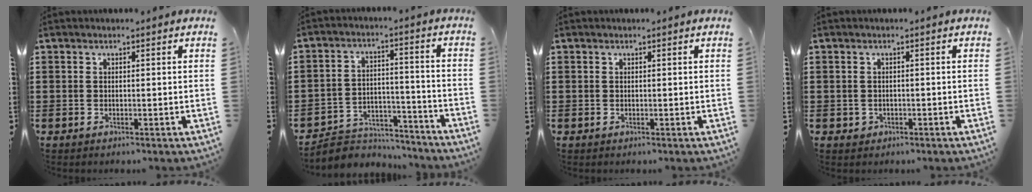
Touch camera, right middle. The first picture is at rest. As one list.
[{"total": 5.2, "force": [-4.9, 1.7, 0.1], "torque": [-0.005, 0.016, -0.101]}, {"total": 0.0}, {"total": 0.8, "force": [-0.3, 0.7, 0.2], "torque": [-0.007, 0.004, -0.007]}]